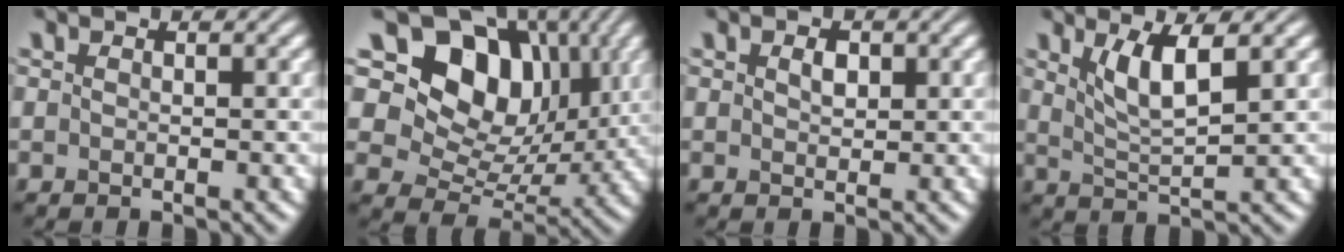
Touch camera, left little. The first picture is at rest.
{"total": 11.6, "force": [4.9, 8.1, 6.6], "torque": [-0.105, 0.003, 0.075]}
{"total": 1.4, "force": [0.5, 0.9, 1.0], "torque": [-0.018, 0.001, 0.010]}
{"total": 3.9, "force": [1.7, 0.9, 3.4], "torque": [-0.070, -0.007, 0.038]}